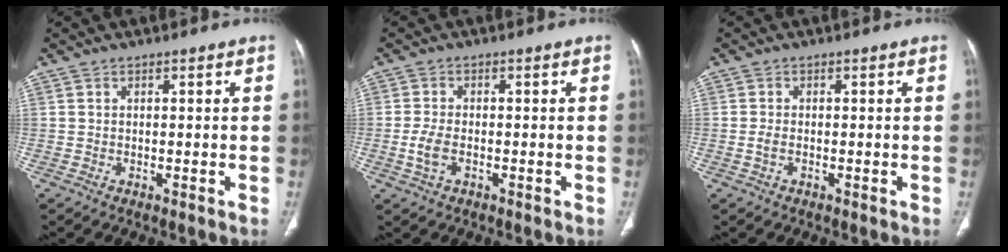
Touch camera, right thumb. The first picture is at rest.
{"total": 3.8, "force": [-1.1, 2.2, 2.9], "torque": [-0.068, 0.005, -0.020]}
{"total": 1.8, "force": [-0.5, 1.2, 1.2], "torque": [-0.026, 0.001, -0.010]}